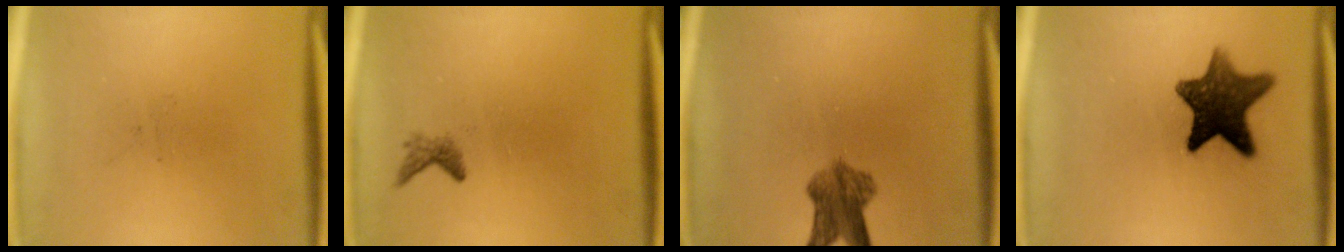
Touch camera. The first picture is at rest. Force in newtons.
{"total": 1.1}
{"total": 5.7}
{"total": 11.4}